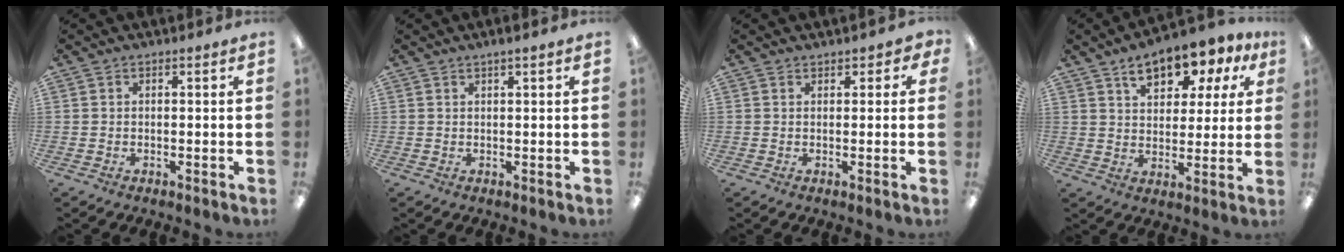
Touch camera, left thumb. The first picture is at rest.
{"total": 1.6, "force": [1.1, 0.1, 1.2], "torque": [-0.024, 0.002, 0.019]}
{"total": 1.9, "force": [1.4, 1.1, 0.7], "torque": [-0.006, -0.001, 0.024]}
{"total": 11.7, "force": [7.8, 5.9, 6.5], "torque": [-0.096, -0.032, 0.137]}